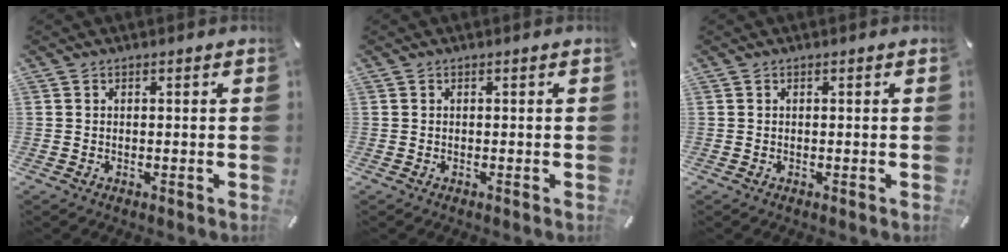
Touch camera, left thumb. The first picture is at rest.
{"total": 0.0}
{"total": 0.0}